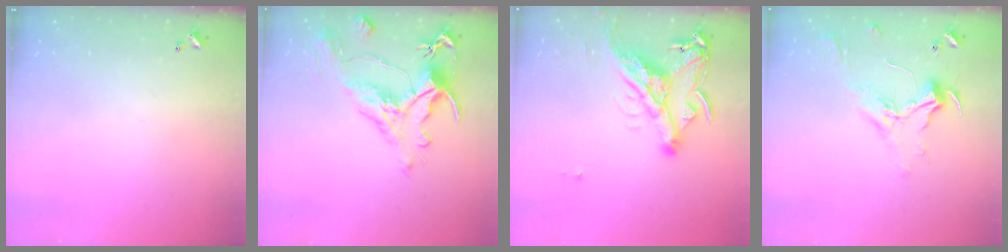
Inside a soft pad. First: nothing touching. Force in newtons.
{"total": 1.6, "press": 0.7, "slide": 1.4}
{"total": 10.7, "press": 10.6, "slide": 1.6}
{"total": 2.4, "press": 2.3, "slide": 0.8}